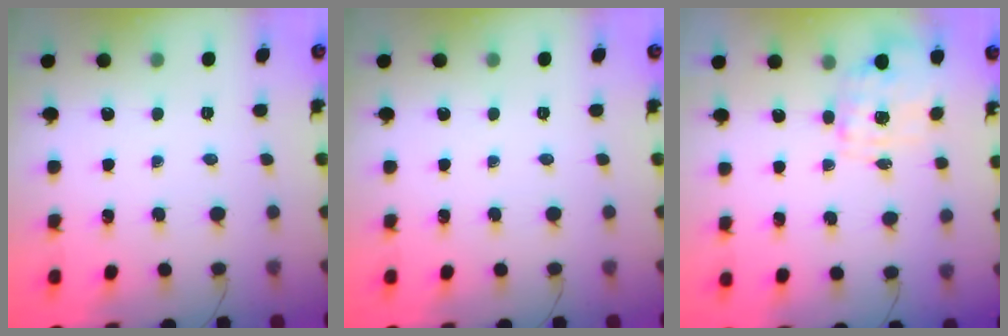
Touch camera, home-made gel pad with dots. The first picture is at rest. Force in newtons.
{"total": 0.0}
{"total": 1.5, "press": 1.4, "slide": 0.5}